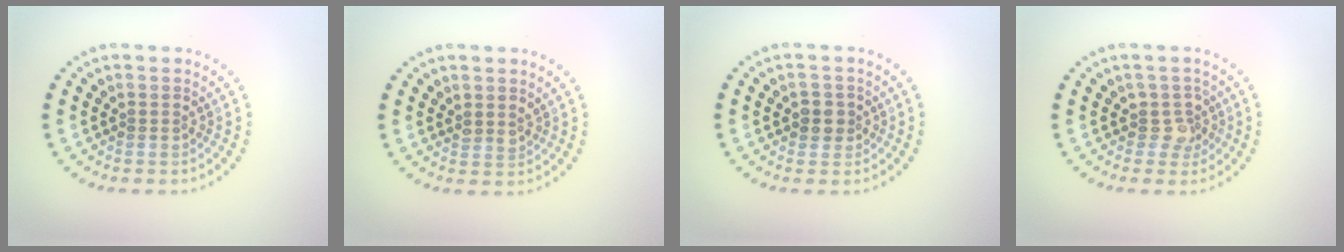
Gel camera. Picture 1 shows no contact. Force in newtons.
{"total": 0.8, "press": 0.6, "slide": 0.6}
{"total": 1.9, "press": 1.7, "slide": 0.8}
{"total": 2.0, "press": 1.5, "slide": 1.3}